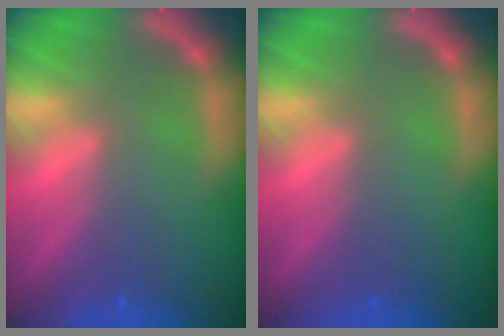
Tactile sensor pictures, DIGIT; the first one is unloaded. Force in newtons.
{"total": 0.0}